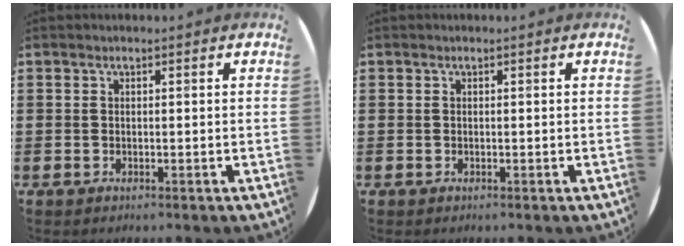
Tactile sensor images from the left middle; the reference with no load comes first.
{"total": 0.0}